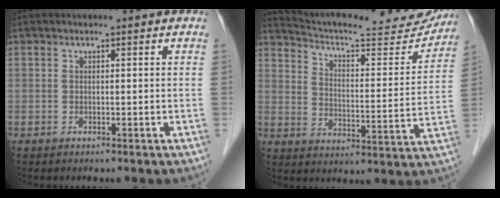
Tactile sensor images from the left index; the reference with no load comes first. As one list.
[{"total": 22.1, "force": [21.0, 3.1, 6.2], "torque": [-0.097, -0.039, 0.280]}]